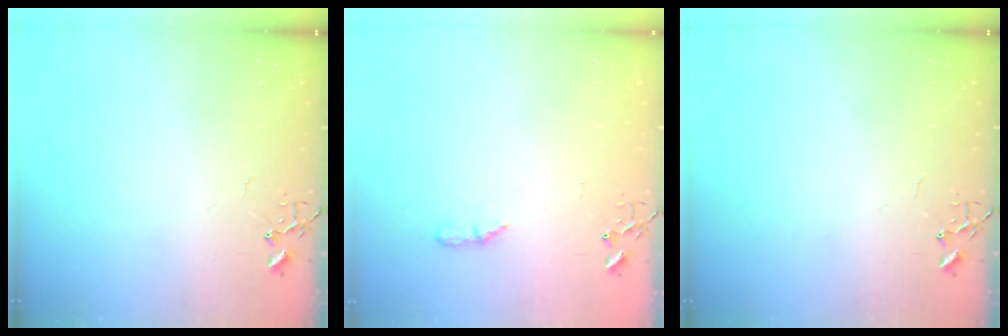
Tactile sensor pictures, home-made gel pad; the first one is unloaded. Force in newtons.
{"total": 4.5, "press": 4.4, "slide": 0.6}
{"total": 0.0}